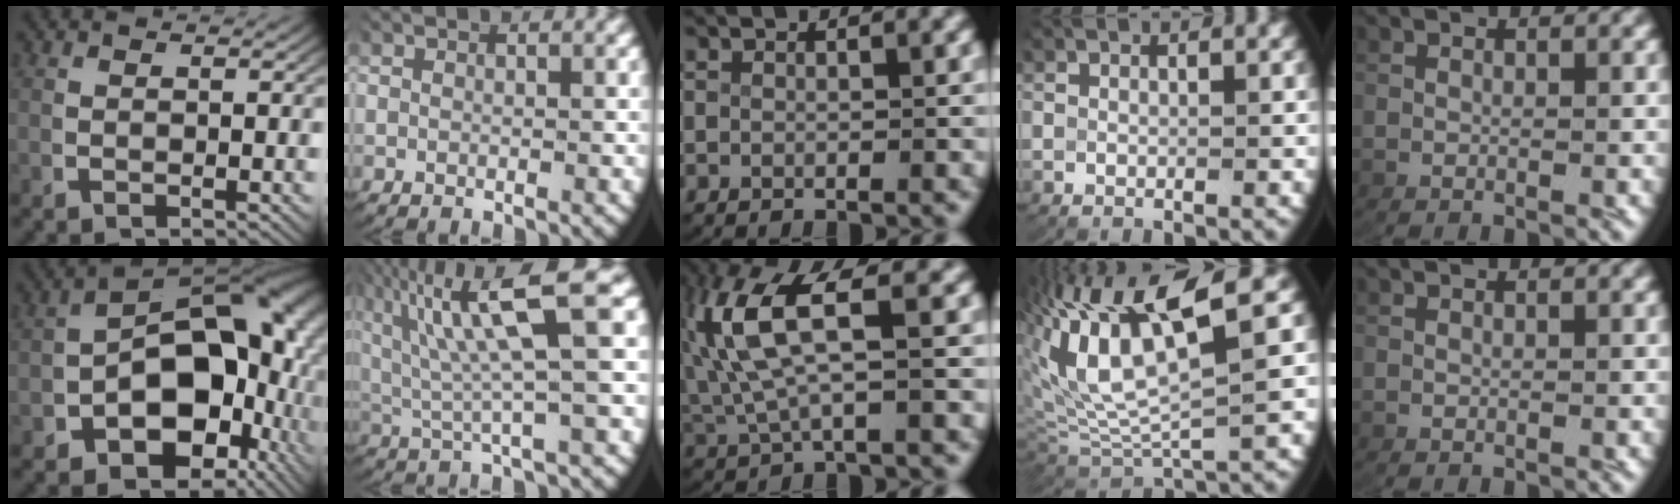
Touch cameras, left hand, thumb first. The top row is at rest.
{"thumb": {"total": 17.3, "force": [-1.7, 11.4, 12.9], "torque": [-0.194, -0.057, -0.010]}, "index": {"total": 8.4, "force": [2.6, 2.6, 7.5], "torque": [-0.137, 0.011, 0.047]}, "middle": {"total": 7.2, "force": [1.4, 3.5, 6.2], "torque": [-0.150, -0.001, 0.033]}, "ring": {"total": 11.3, "force": [2.8, 6.1, 9.1], "torque": [-0.207, -0.005, 0.058]}}